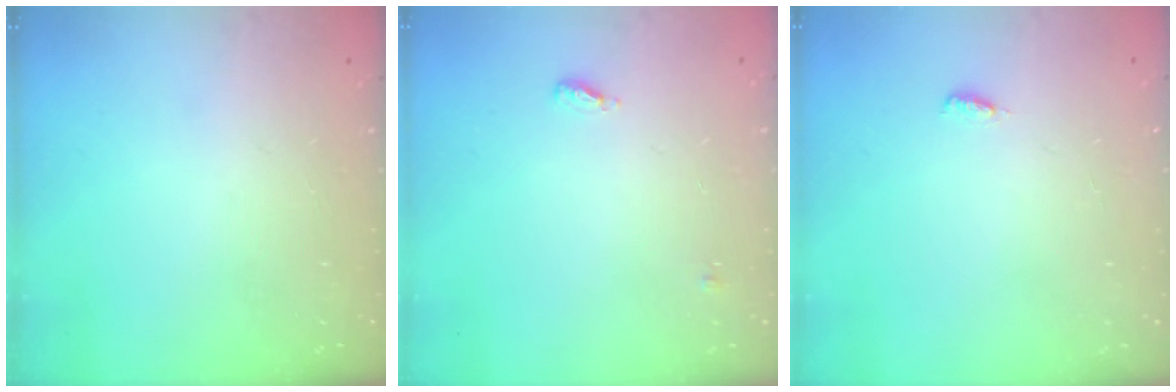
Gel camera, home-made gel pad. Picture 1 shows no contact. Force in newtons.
{"total": 4.6, "press": 4.5, "slide": 0.7}
{"total": 3.7, "press": 3.3, "slide": 1.7}